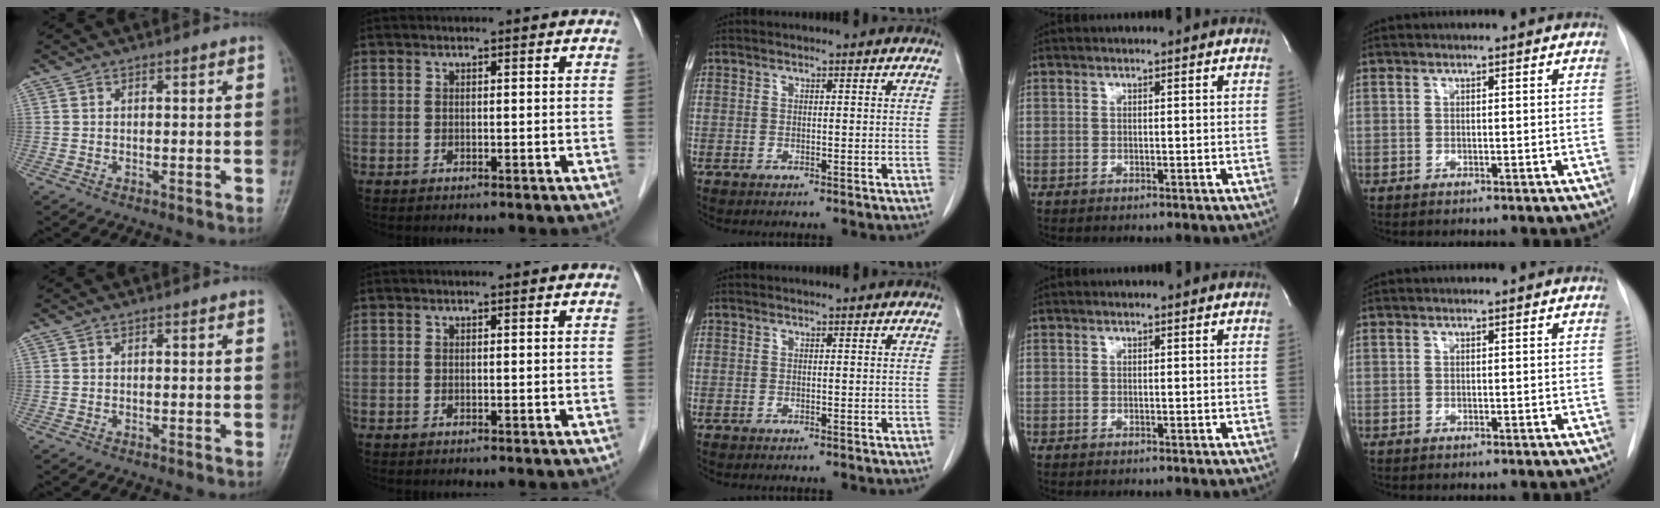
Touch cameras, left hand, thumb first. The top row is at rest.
{}